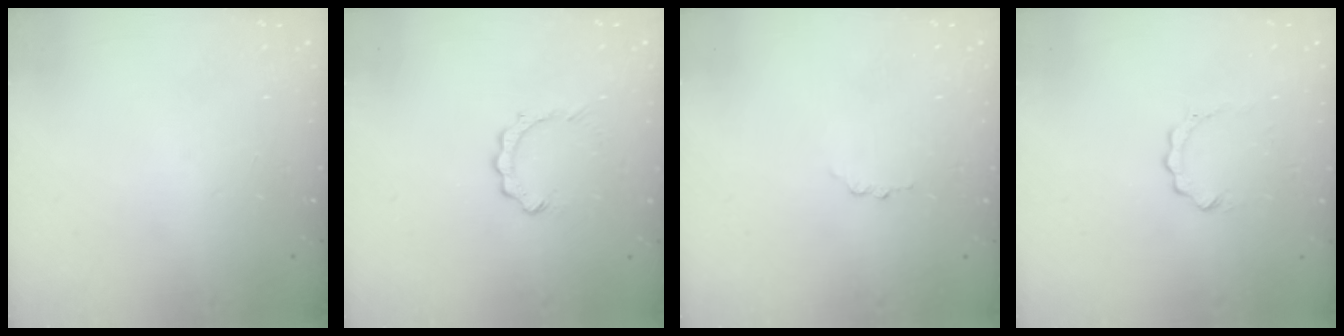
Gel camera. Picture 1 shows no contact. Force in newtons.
{"total": 2.5, "press": 2.4, "slide": 0.4}
{"total": 2.8, "press": 2.8, "slide": 0.3}
{"total": 2.8, "press": 2.8, "slide": 0.2}